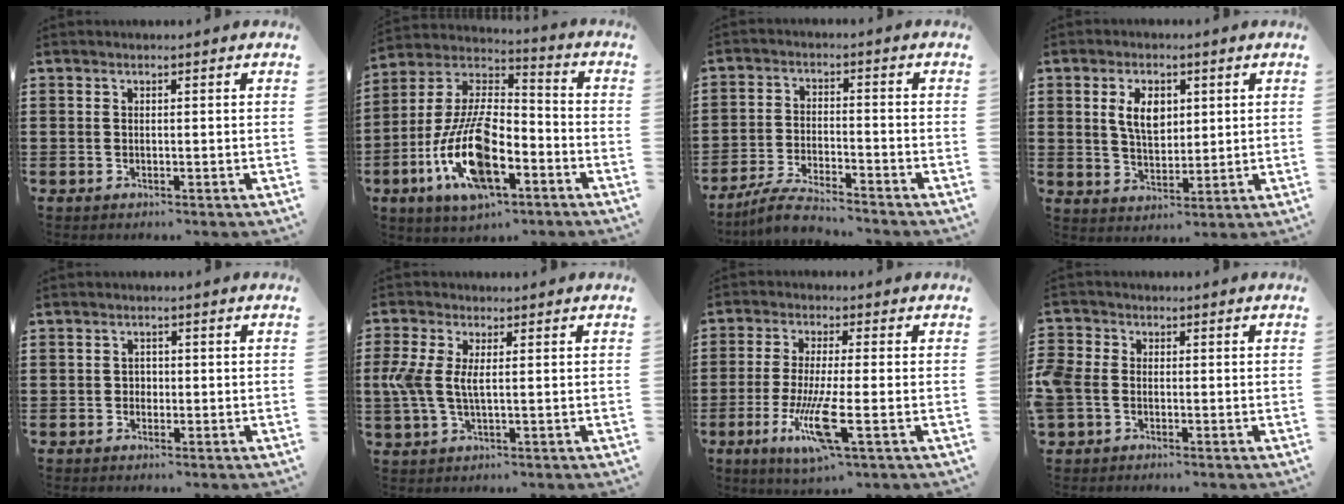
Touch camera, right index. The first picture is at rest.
{"total": 16.3, "force": [-7.2, 6.7, 13.0], "torque": [-0.283, 0.004, -0.133]}
{"total": 5.2, "force": [-4.9, 0.3, 1.8], "torque": [-0.044, -0.004, -0.097]}
{"total": 5.7, "force": [1.6, 3.5, 4.3], "torque": [-0.086, 0.010, 0.025]}
{"total": 1.2, "force": [-0.3, 1.0, 0.5], "torque": [-0.012, 0.003, -0.006]}
{"total": 5.0, "force": [0.3, 2.2, 4.4], "torque": [-0.117, -0.004, -0.004]}
{"total": 9.9, "force": [-3.2, 1.2, 9.3], "torque": [-0.198, -0.026, -0.061]}
{"total": 3.0, "force": [-1.1, 2.3, 1.6], "torque": [-0.055, 0.000, -0.028]}